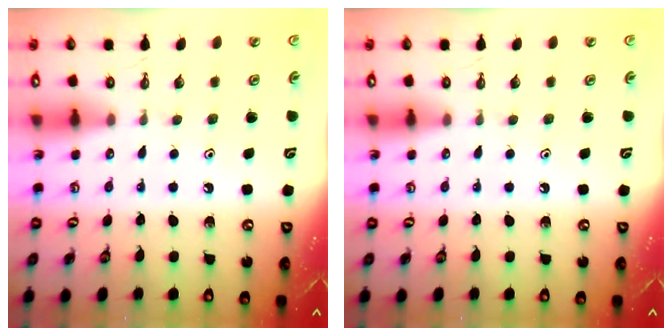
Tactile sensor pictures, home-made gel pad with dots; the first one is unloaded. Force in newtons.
{"total": 0.0}